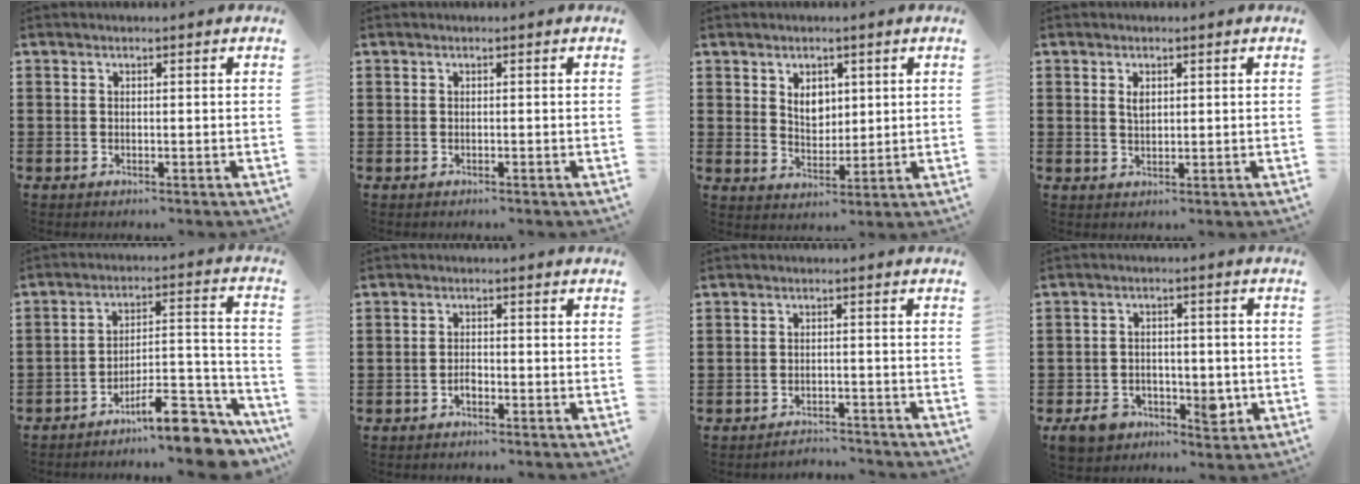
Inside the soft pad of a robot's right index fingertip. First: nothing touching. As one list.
[{"total": 0.0}, {"total": 4.0, "force": [1.7, 2.8, 2.2], "torque": [-0.045, 0.007, 0.028]}, {"total": 1.6, "force": [0.7, 0.9, 1.2], "torque": [-0.027, 0.004, 0.012]}, {"total": 10.5, "force": [-8.5, 1.9, 5.9], "torque": [-0.080, 0.026, -0.155]}, {"total": 1.5, "force": [-0.9, 0.7, 0.9], "torque": [-0.020, -0.001, -0.017]}, {"total": 2.5, "force": [-2.4, 0.1, -0.2], "torque": [-0.004, 0.001, -0.054]}, {"total": 6.8, "force": [-2.9, 4.5, 4.2], "torque": [-0.074, 0.013, -0.053]}]